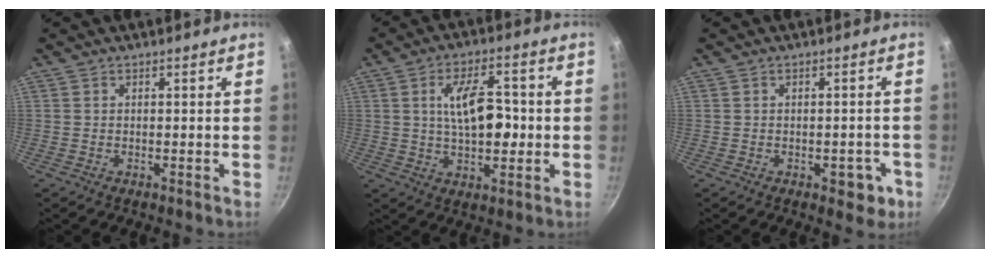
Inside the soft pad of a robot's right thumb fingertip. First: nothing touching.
{"total": 11.3, "force": [0.8, 5.6, 9.8], "torque": [-0.146, 0.006, 0.015]}
{"total": 4.3, "force": [-1.8, 2.5, 3.0], "torque": [-0.012, 0.010, -0.020]}